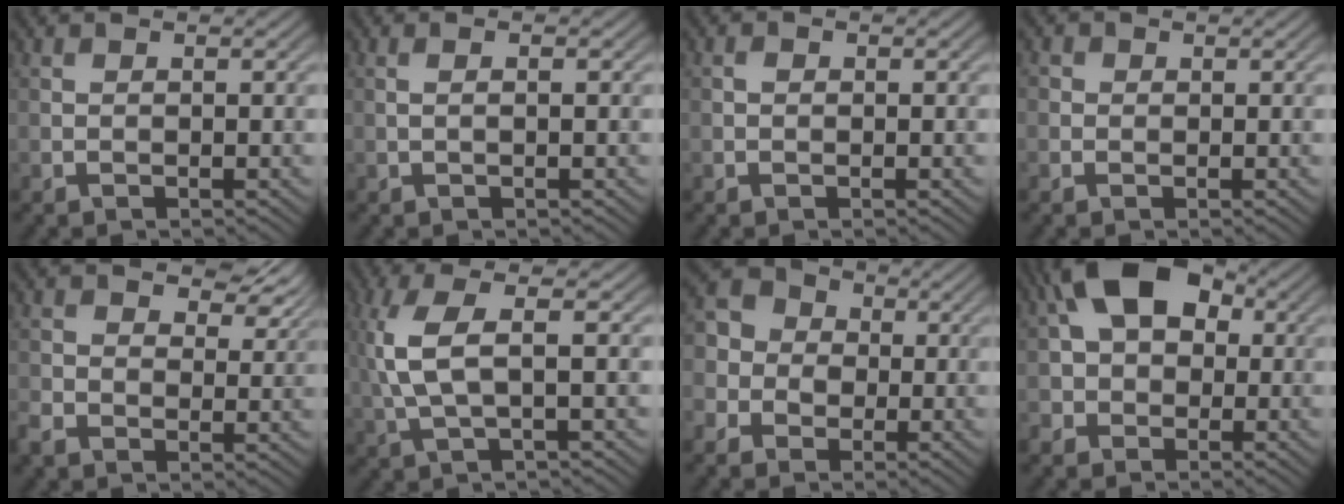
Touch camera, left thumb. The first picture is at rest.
{"total": 0.9, "force": [0.0, 0.1, 0.9], "torque": [-0.015, -0.001, 0.001]}
{"total": 0.6, "force": [-0.1, 0.5, 0.3], "torque": [-0.004, -0.001, -0.003]}
{"total": 1.2, "force": [0.2, 1.2, 0.3], "torque": [-0.004, -0.001, -0.003]}
{"total": 6.5, "force": [2.2, 4.6, 4.1], "torque": [-0.086, -0.004, 0.035]}
{"total": 6.8, "force": [1.0, 2.2, 6.4], "torque": [-0.161, 0.009, 0.017]}
{"total": 7.7, "force": [-0.9, 7.0, 3.1], "torque": [-0.099, 0.014, -0.045]}
{"total": 9.4, "force": [1.0, 7.1, 6.2], "torque": [-0.113, 0.018, 0.000]}